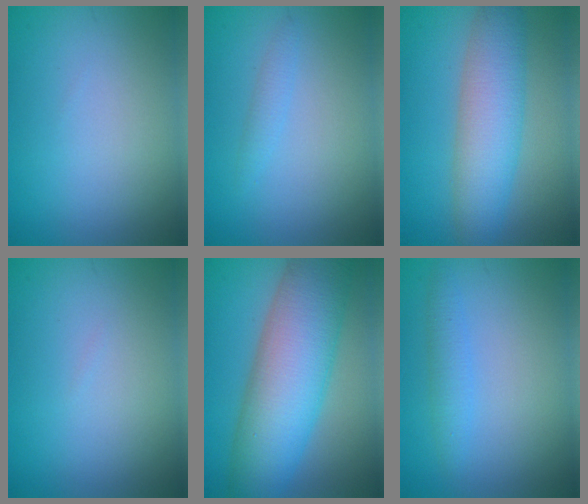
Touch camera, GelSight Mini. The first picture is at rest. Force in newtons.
{"total": 1.2, "press": 1.2, "slide": 0.0}
{"total": 6.9, "press": 6.9, "slide": 0.3}
{"total": 0.0}
{"total": 11.9, "press": 11.9, "slide": 0.3}
{"total": 1.8, "press": 1.8, "slide": 0.1}